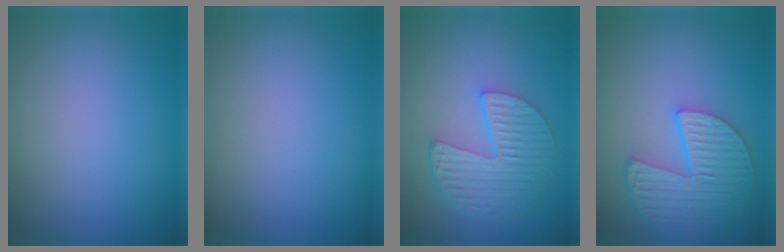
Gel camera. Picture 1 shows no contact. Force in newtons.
{"total": 0.0}
{"total": 5.3, "press": 4.0, "slide": 3.5}
{"total": 5.3, "press": 4.3, "slide": 3.1}